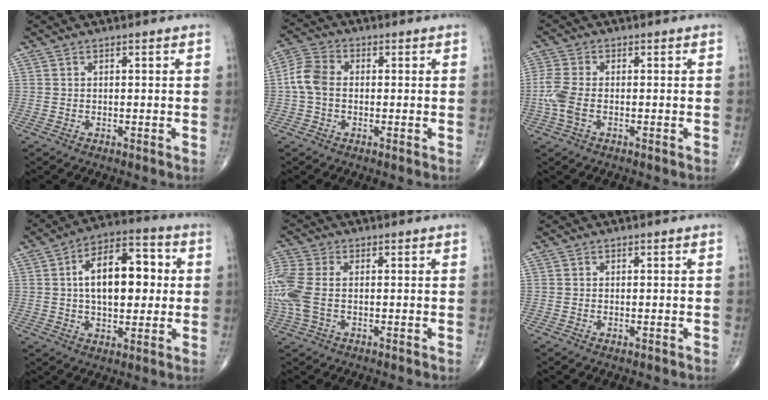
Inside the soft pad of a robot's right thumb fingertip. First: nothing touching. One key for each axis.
{"total": 6.1, "fx": -0.3, "fy": 4.3, "fz": 4.3, "tx": -0.091, "ty": 0.017, "tz": -0.015}
{"total": 5.4, "fx": -1.1, "fy": 2.7, "fz": 4.5, "tx": -0.128, "ty": 0.004, "tz": -0.027}
{"total": 15.6, "fx": 1.8, "fy": 8.4, "fz": 13.0, "tx": -0.177, "ty": 0.019, "tz": 0.025}
{"total": 10.1, "fx": -0.4, "fy": 6.0, "fz": 8.1, "tx": -0.231, "ty": 0.015, "tz": -0.007}
{"total": 0.5, "fx": -0.2, "fy": 0.2, "fz": 0.4, "tx": -0.008, "ty": -0.001, "tz": -0.004}